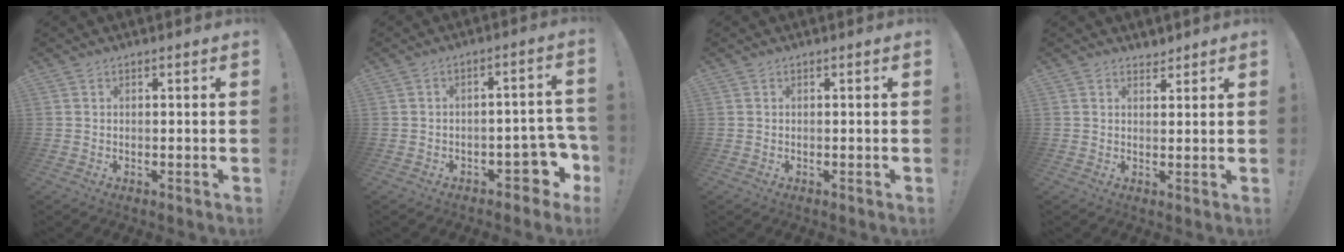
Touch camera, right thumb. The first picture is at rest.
{"total": 8.5, "force": [-4.3, 4.6, 5.8], "torque": [-0.050, 0.024, -0.068]}
{"total": 0.0}
{"total": 2.2, "force": [2.0, 0.9, -0.2], "torque": [0.010, -0.010, 0.038]}